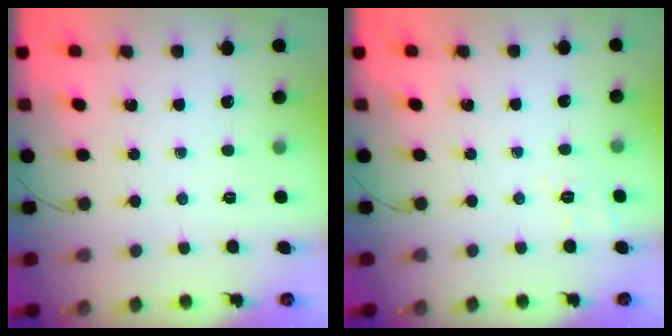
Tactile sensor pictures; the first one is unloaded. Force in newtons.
{"total": 2.3, "press": 0.9, "slide": 2.1}